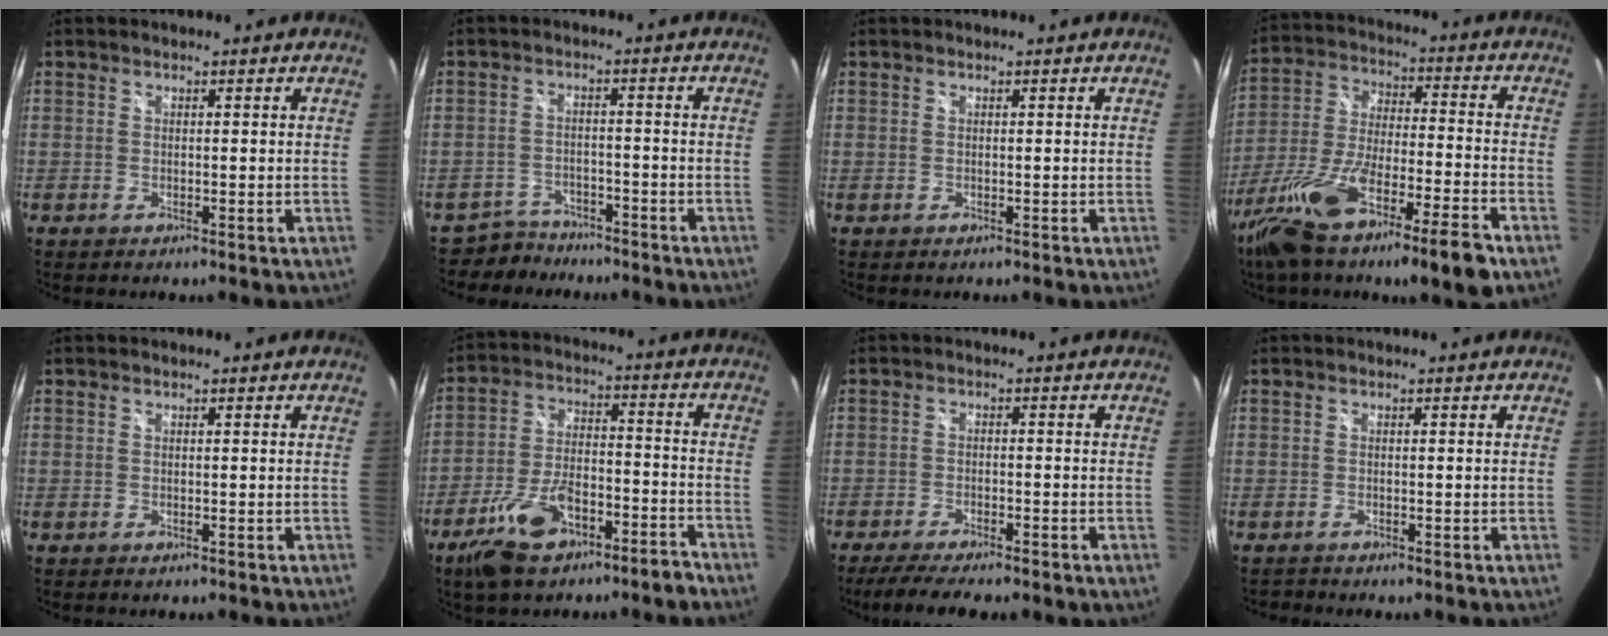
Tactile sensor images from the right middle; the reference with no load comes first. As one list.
[{"total": 5.0, "force": [-4.3, 2.5, -0.3], "torque": [-0.006, 0.012, -0.073]}, {"total": 0.0}, {"total": 19.7, "force": [-12.6, 3.0, 14.8], "torque": [-0.287, -0.045, -0.223]}, {"total": 0.0}, {"total": 14.0, "force": [-9.8, 5.5, 8.4], "torque": [-0.168, 0.002, -0.159]}, {"total": 8.5, "force": [-6.8, 1.3, 4.9], "torque": [-0.105, -0.019, -0.105]}, {"total": 0.8, "force": [-0.7, 0.3, -0.1], "torque": [-0.001, -0.001, -0.014]}]